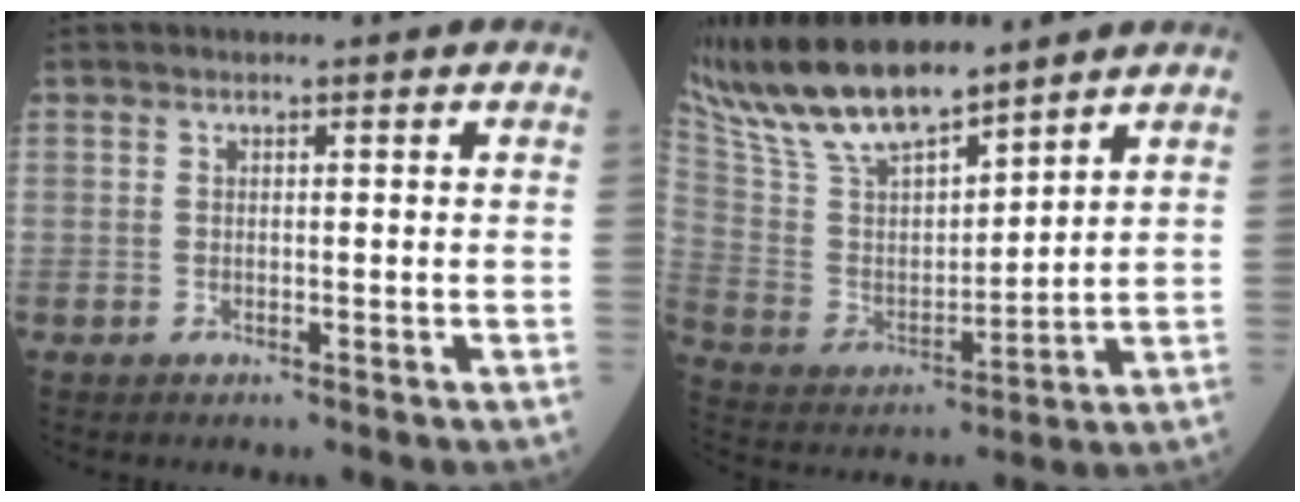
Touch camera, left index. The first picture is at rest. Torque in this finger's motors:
{"motor_torque": [0.35, -0.74, 0.33, 0.11]}